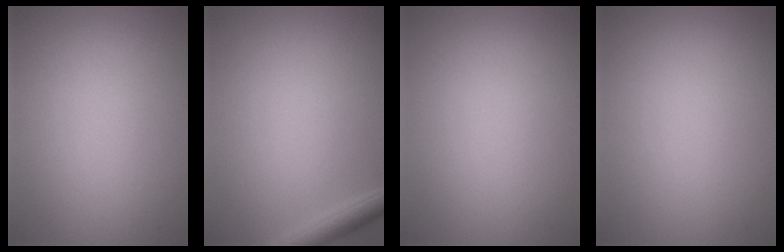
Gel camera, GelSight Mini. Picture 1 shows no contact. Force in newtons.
{"total": 2.1, "press": 2.1, "slide": 0.1}
{"total": 0.0}
{"total": 0.0}